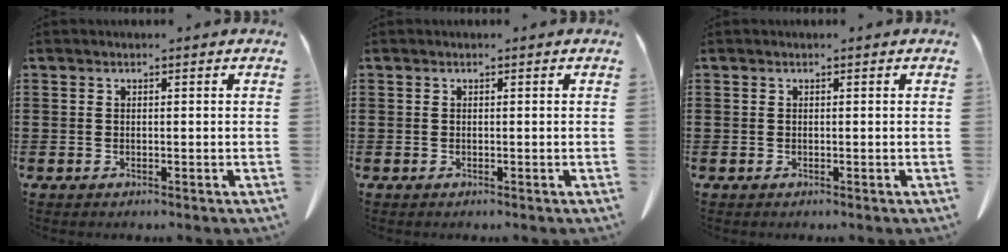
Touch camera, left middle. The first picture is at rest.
{"total": 0.0}
{"total": 0.0}